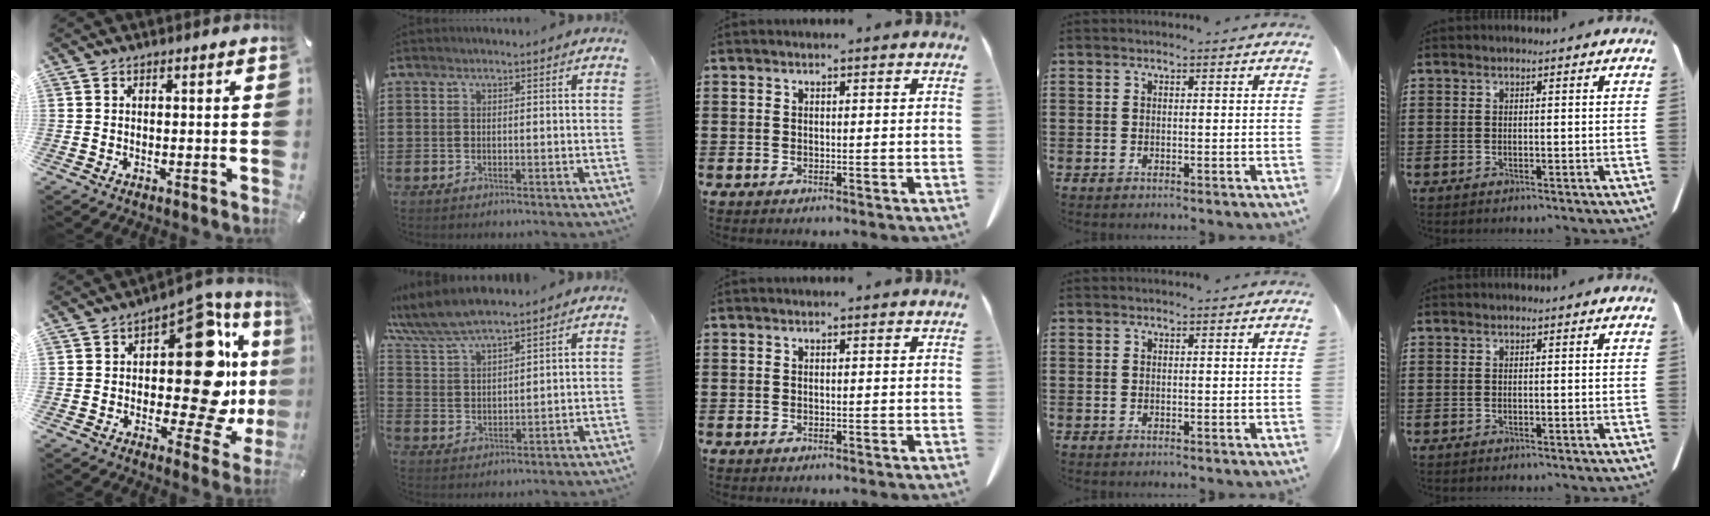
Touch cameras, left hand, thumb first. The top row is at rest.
{"thumb": {"total": 23.2, "force": [2.4, 11.7, 19.9], "torque": [-0.276, -0.027, 0.036]}, "index": {"total": 6.6, "force": [5.9, 1.2, 2.5], "torque": [-0.069, -0.016, 0.109]}}